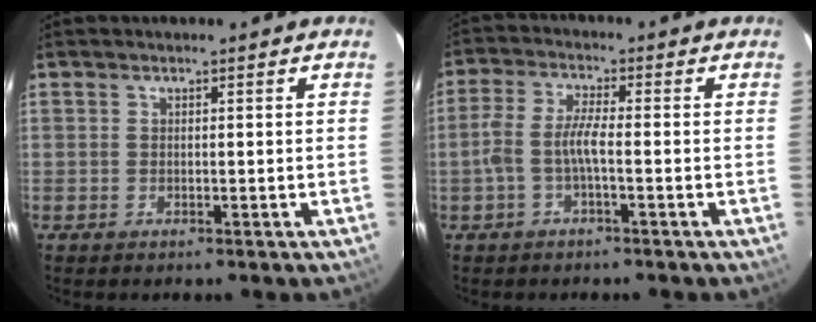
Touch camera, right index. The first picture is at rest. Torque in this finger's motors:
{"motor_torque": [0.86, -0.31, 0.52, 0.14]}